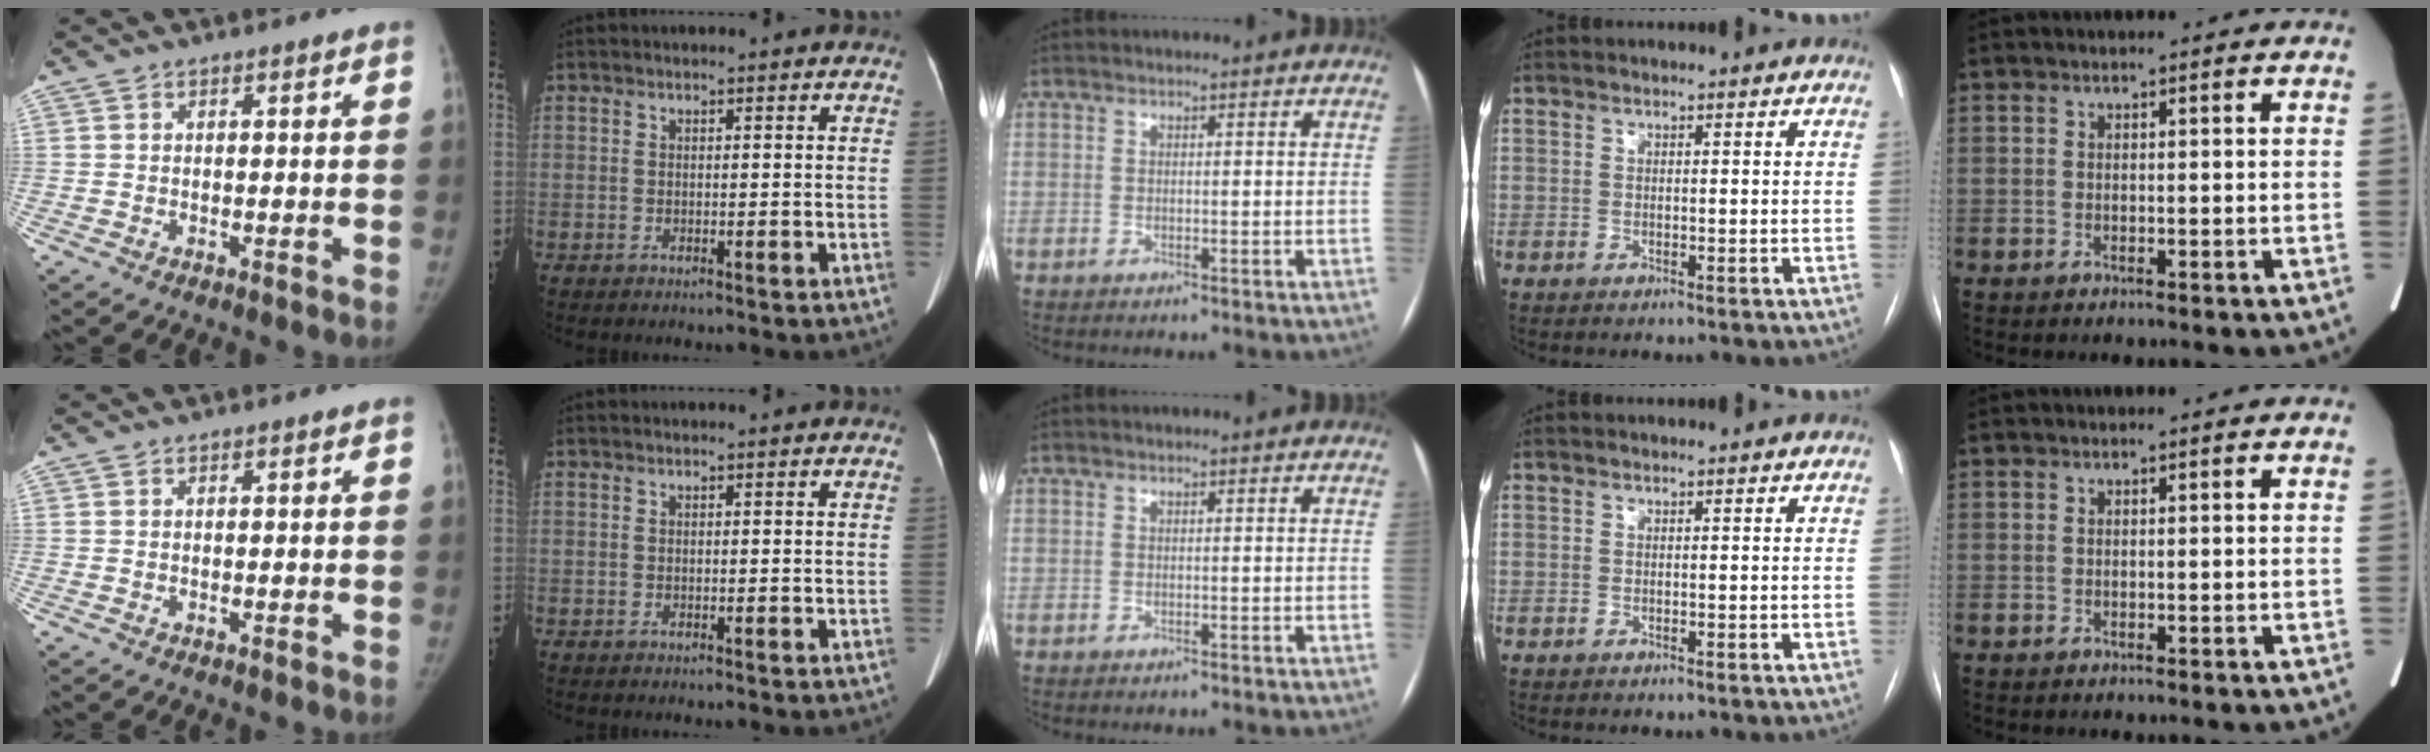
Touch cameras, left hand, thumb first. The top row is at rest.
{}